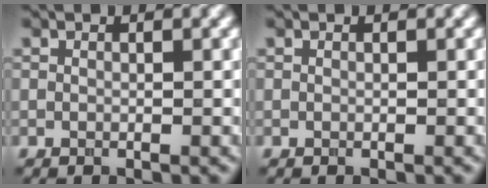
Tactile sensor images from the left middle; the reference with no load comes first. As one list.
[{"total": 0.0}]